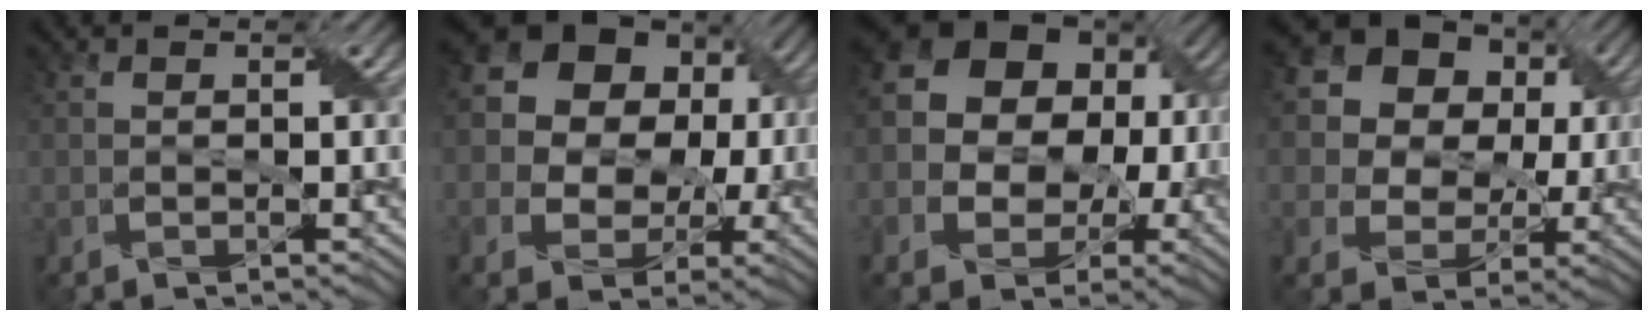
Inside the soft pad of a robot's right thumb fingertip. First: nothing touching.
{"total": 17.4, "force": [3.1, 14.5, 9.0], "torque": [-0.212, 0.034, 0.047]}
{"total": 17.2, "force": [1.2, 14.1, 9.9], "torque": [-0.200, 0.014, 0.009]}
{"total": 16.6, "force": [5.5, 13.4, 8.1], "torque": [-0.220, 0.055, 0.106]}